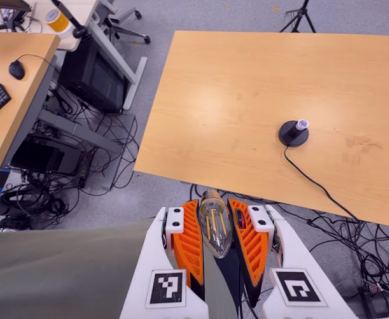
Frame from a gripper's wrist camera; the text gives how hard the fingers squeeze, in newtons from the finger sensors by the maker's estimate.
{"total": 21.3, "left": 23.1, "right": 19.4}